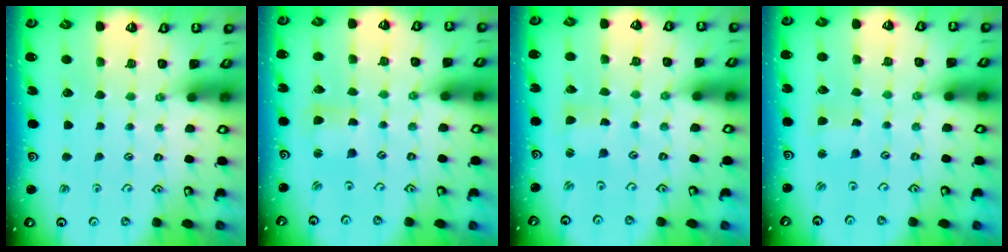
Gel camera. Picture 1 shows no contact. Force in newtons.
{"total": 2.7, "press": 2.7, "slide": 0.4}
{"total": 0.9, "press": 0.9, "slide": 0.2}
{"total": 2.3, "press": 2.3, "slide": 0.4}